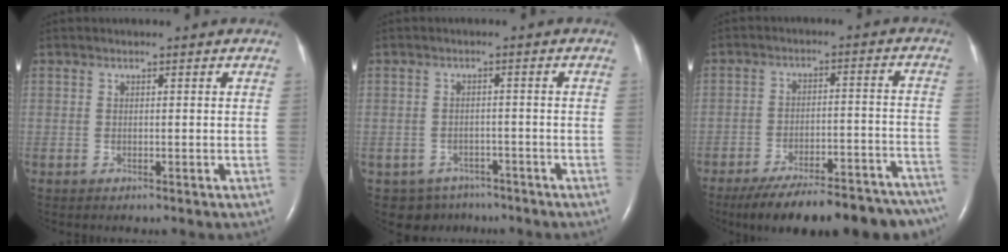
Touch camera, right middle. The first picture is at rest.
{"total": 4.7, "force": [-3.5, 3.2, 0.0], "torque": [0.004, 0.011, -0.046]}
{"total": 24.4, "force": [-20.8, 5.7, 11.5], "torque": [-0.117, 0.002, -0.273]}